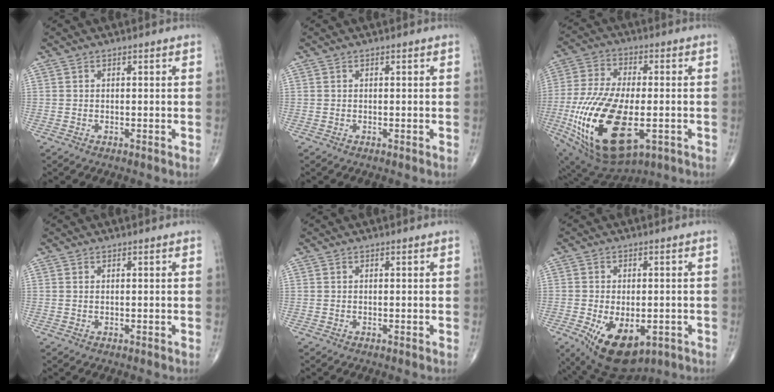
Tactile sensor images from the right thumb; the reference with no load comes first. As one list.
[{"total": 0.0}, {"total": 24.0, "force": [-5.9, 11.6, 20.1], "torque": [-0.426, -0.014, -0.084]}, {"total": 0.0}, {"total": 0.0}, {"total": 12.4, "force": [-4.8, 6.9, 9.1], "torque": [-0.140, -0.003, -0.054]}]